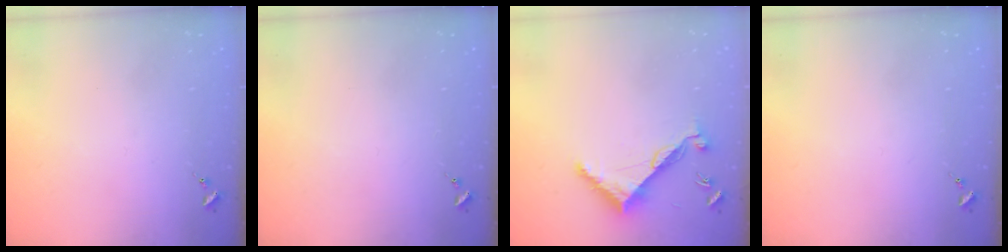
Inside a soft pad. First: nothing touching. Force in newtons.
{"total": 0.0}
{"total": 8.2, "press": 8.2, "slide": 0.6}
{"total": 0.0}